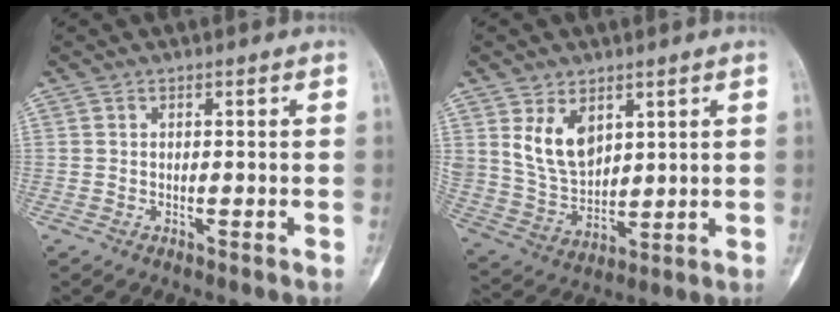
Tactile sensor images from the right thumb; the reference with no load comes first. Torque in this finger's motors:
{"motor_torque": [0.19, 1.45, 0.59, 0.14, 0.28]}